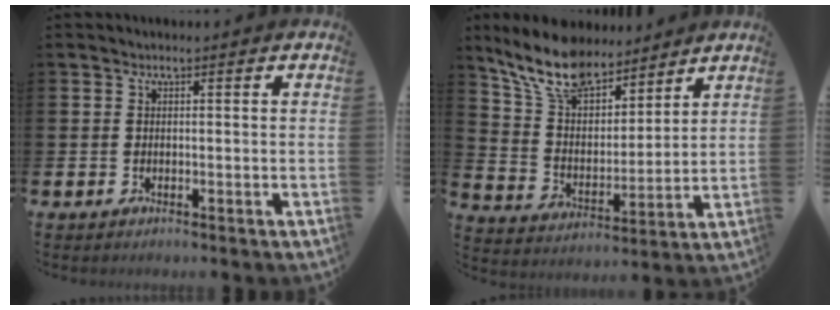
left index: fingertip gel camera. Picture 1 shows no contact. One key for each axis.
{"total": 10.7, "fx": 9.3, "fy": 3.9, "fz": 3.8, "tx": -0.114, "ty": -0.041, "tz": 0.170}